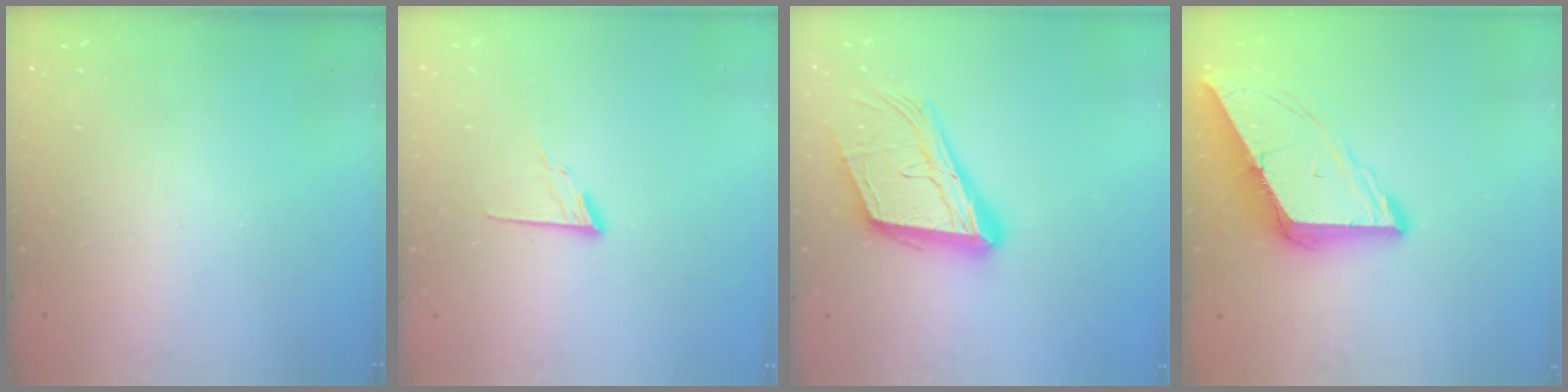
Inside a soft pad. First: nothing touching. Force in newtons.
{"total": 7.4, "press": 7.4, "slide": 0.6}
{"total": 18.7, "press": 18.4, "slide": 3.0}
{"total": 10.2, "press": 10.1, "slide": 1.2}